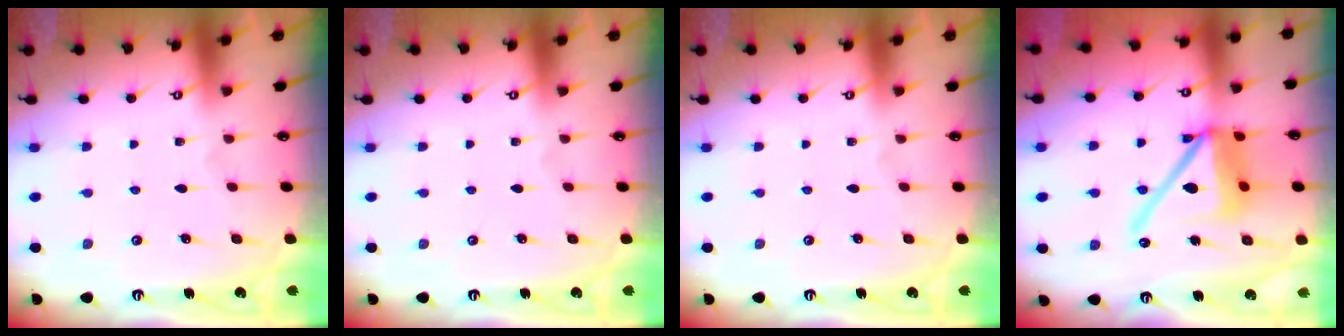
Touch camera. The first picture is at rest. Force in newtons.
{"total": 0.0}
{"total": 0.0}
{"total": 14.9, "press": 14.8, "slide": 2.1}